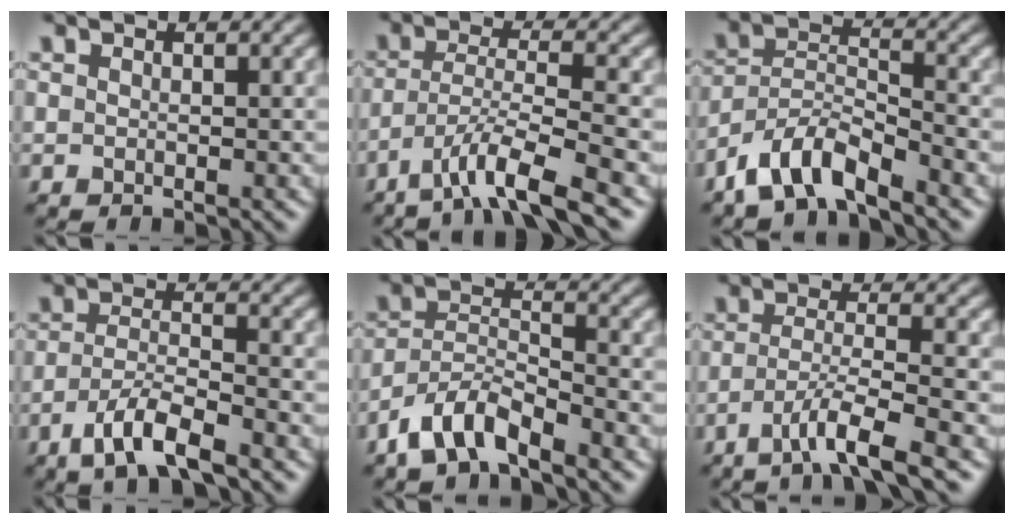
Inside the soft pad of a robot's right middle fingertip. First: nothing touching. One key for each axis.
{"total": 6.2, "fx": -4.2, "fy": 0.9, "fz": 4.5, "tx": -0.078, "ty": 0.002, "tz": -0.080}
{"total": 5.3, "fx": -4.2, "fy": 1.6, "fz": 2.9, "tx": -0.051, "ty": 0.002, "tz": -0.087}
{"total": 4.9, "fx": -3.2, "fy": 1.2, "fz": 3.5, "tx": -0.069, "ty": 0.000, "tz": -0.066}
{"total": 4.7, "fx": -3.7, "fy": 1.4, "fz": 2.6, "tx": -0.049, "ty": 0.003, "tz": -0.079}
{"total": 5.0, "fx": -2.9, "fy": 0.6, "fz": 4.0, "tx": -0.067, "ty": 0.004, "tz": -0.059}